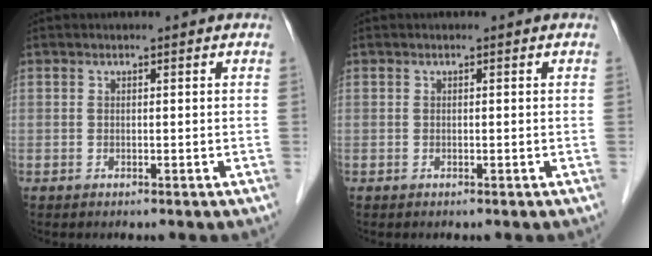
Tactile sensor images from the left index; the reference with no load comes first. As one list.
[{"total": 0.0}]